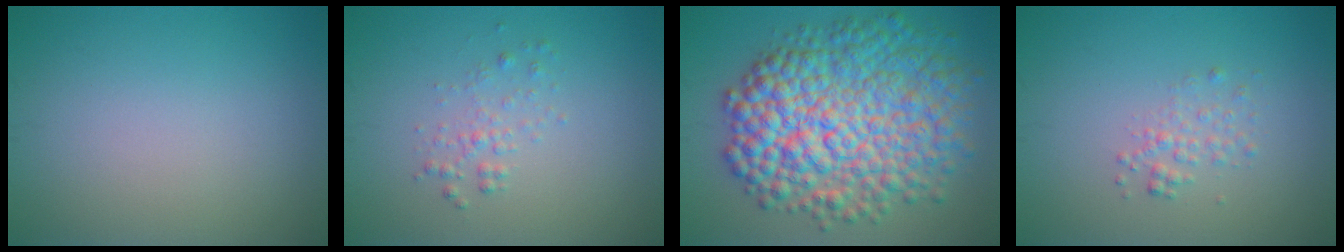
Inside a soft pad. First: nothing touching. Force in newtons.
{"total": 1.3, "press": 1.3, "slide": 0.1}
{"total": 11.8, "press": 11.8, "slide": 0.1}
{"total": 1.4, "press": 1.4, "slide": 0.1}